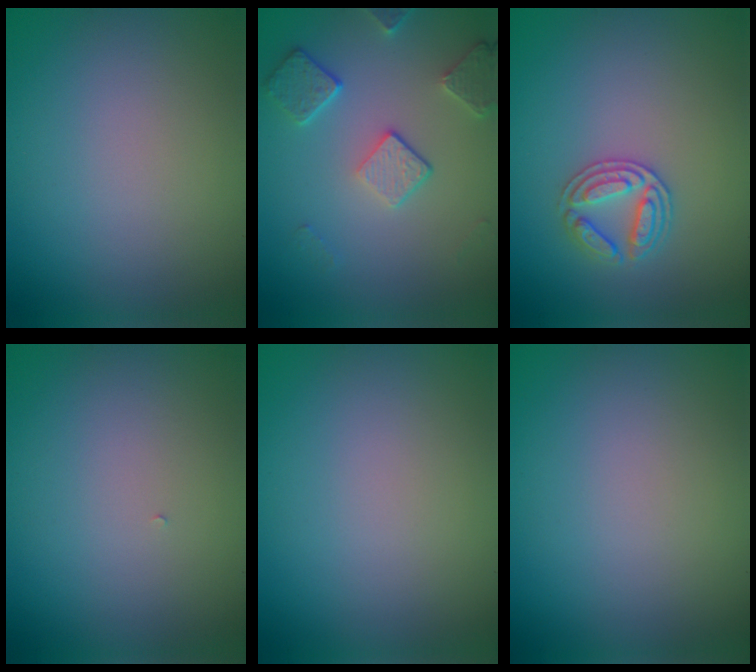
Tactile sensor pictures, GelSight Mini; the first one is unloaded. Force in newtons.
{"total": 4.0, "press": 3.2, "slide": 2.5}
{"total": 2.7, "press": 2.7, "slide": 0.4}
{"total": 0.0}
{"total": 0.0}
{"total": 0.0}